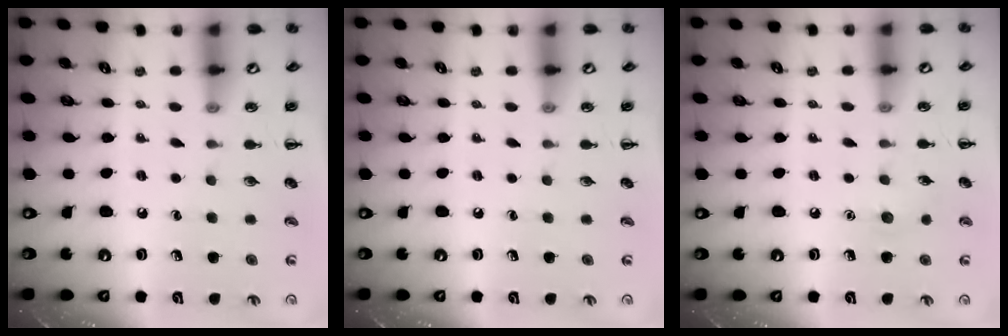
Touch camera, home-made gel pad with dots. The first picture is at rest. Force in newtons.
{"total": 0.0}
{"total": 4.8, "press": 4.6, "slide": 1.2}